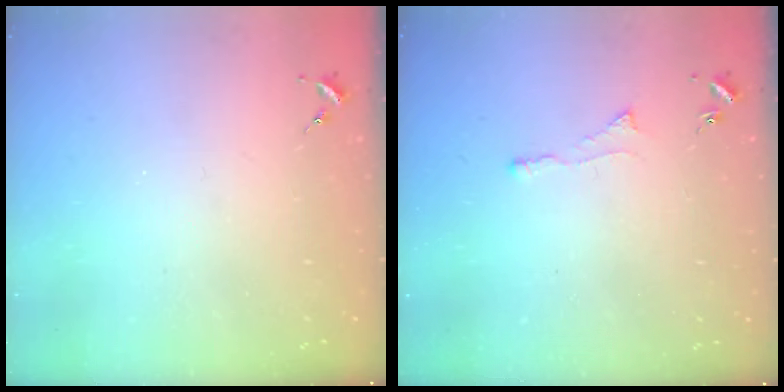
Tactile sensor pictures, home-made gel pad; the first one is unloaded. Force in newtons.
{"total": 3.0, "press": 2.9, "slide": 0.5}